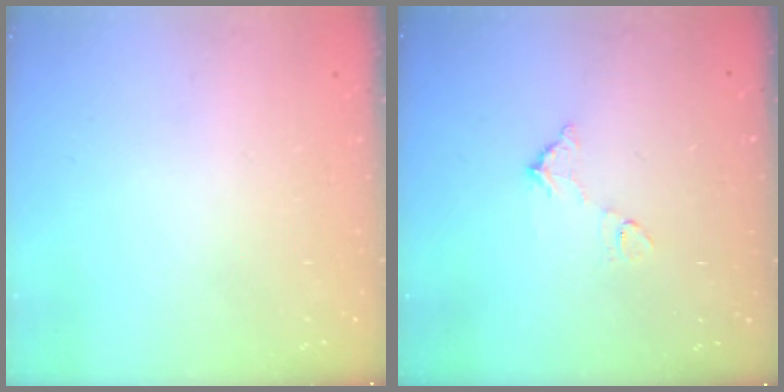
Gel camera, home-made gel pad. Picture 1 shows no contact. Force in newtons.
{"total": 6.2, "press": 6.2, "slide": 0.3}